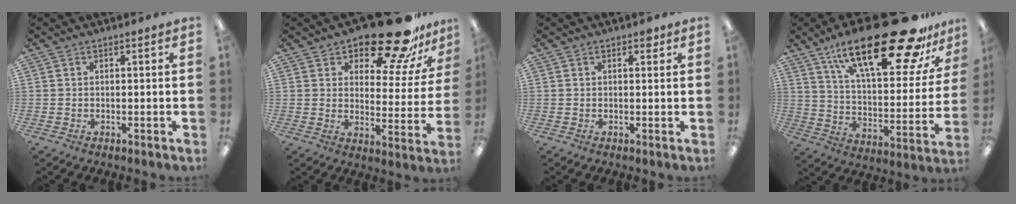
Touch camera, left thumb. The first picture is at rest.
{"total": 19.6, "force": [15.5, 7.0, 9.6], "torque": [-0.148, -0.104, 0.263]}
{"total": 1.4, "force": [0.9, 0.8, 0.8], "torque": [-0.001, -0.004, 0.011]}
{"total": 29.5, "force": [19.1, 10.1, 20.0], "torque": [-0.305, -0.109, 0.312]}